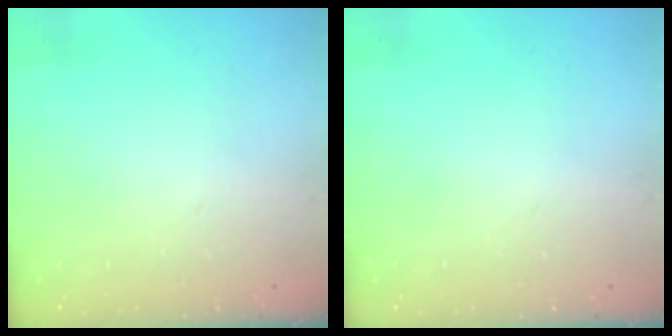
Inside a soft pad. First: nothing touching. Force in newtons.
{"total": 0.0}